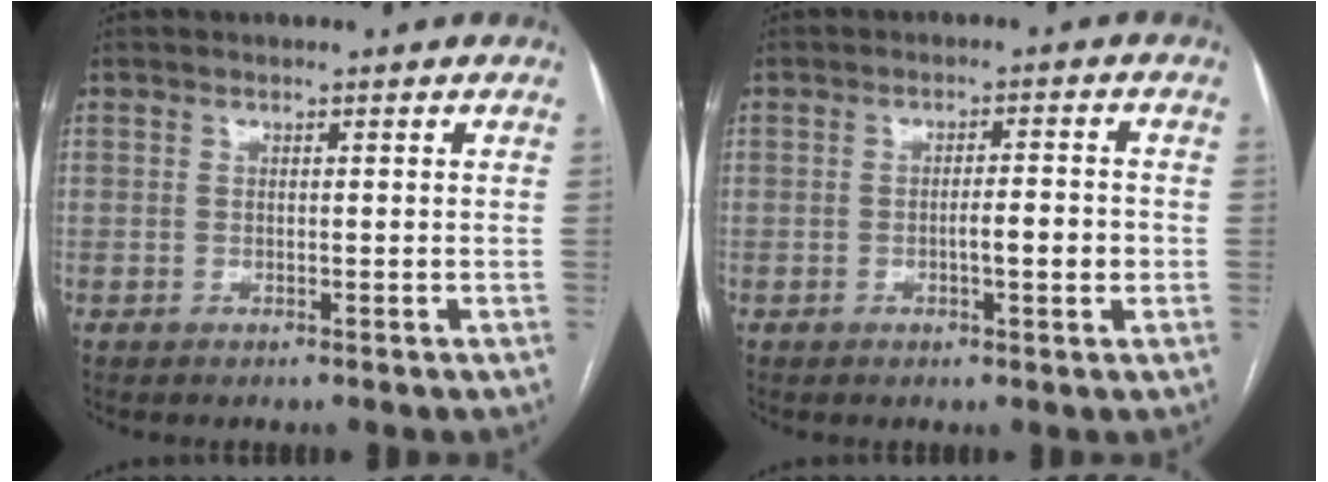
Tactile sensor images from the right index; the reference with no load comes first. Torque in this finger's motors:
{"motor_torque": [0.84, -0.19, 0.34, 0.07]}